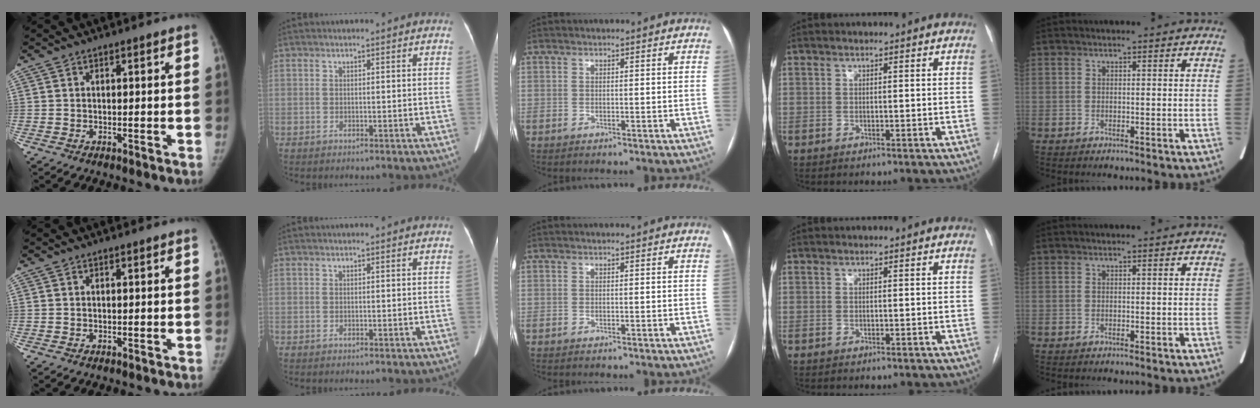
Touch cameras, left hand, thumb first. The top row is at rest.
{}